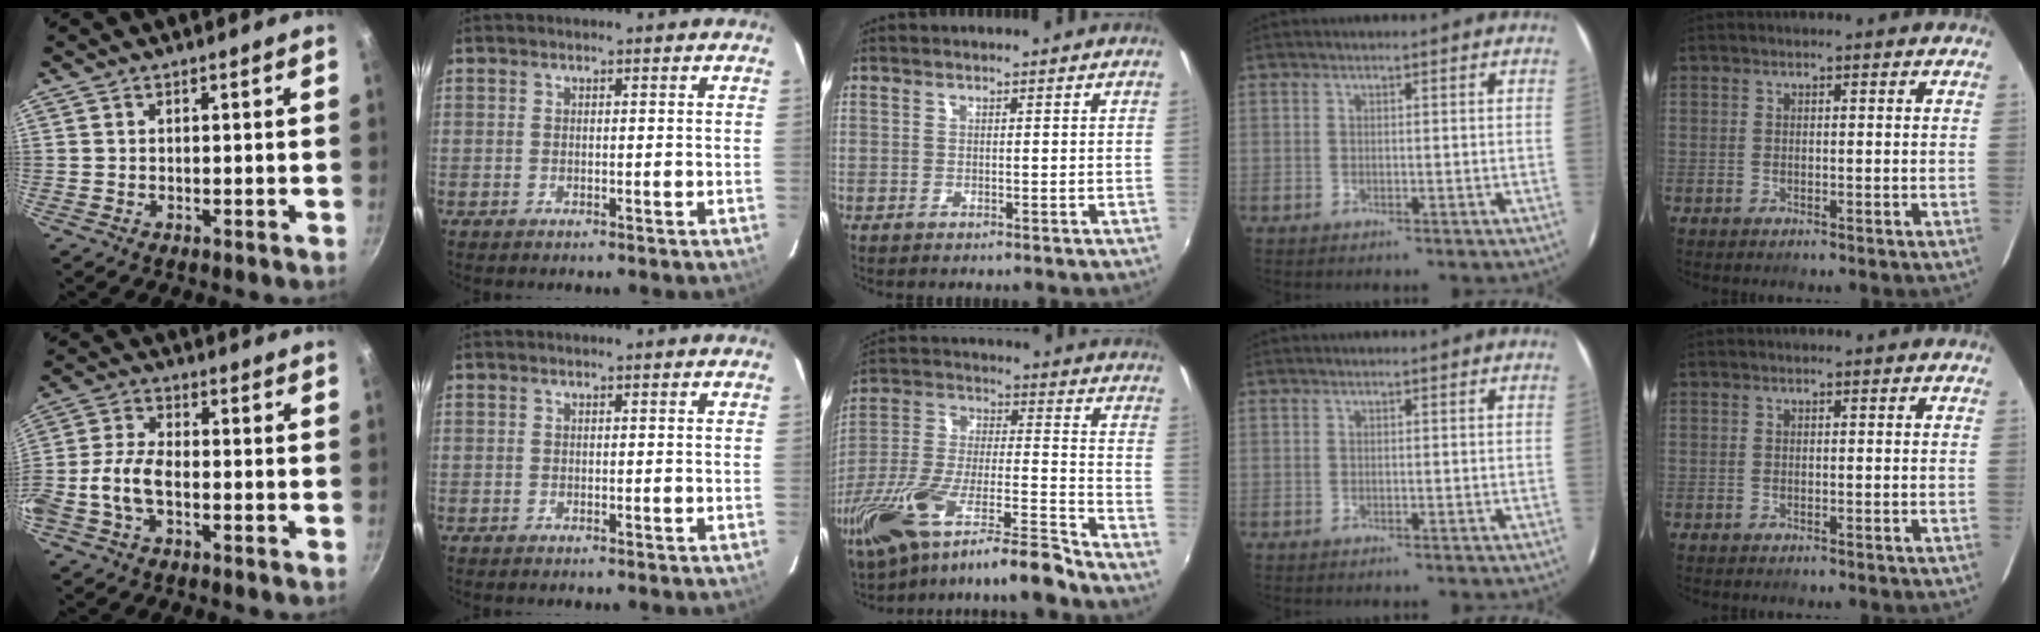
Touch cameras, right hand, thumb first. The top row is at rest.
{"thumb": {"total": 7.7, "force": [-2.2, 4.2, 6.0], "torque": [-0.124, 0.027, -0.056]}, "middle": {"total": 17.1, "force": [-13.8, 0.8, 10.0], "torque": [-0.198, -0.020, -0.253]}}